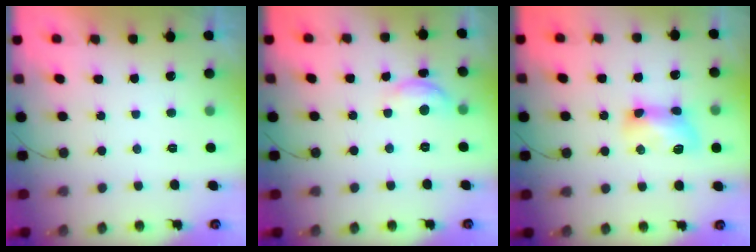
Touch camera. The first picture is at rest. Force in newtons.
{"total": 8.5, "press": 8.5, "slide": 0.6}
{"total": 9.7, "press": 9.7, "slide": 0.8}